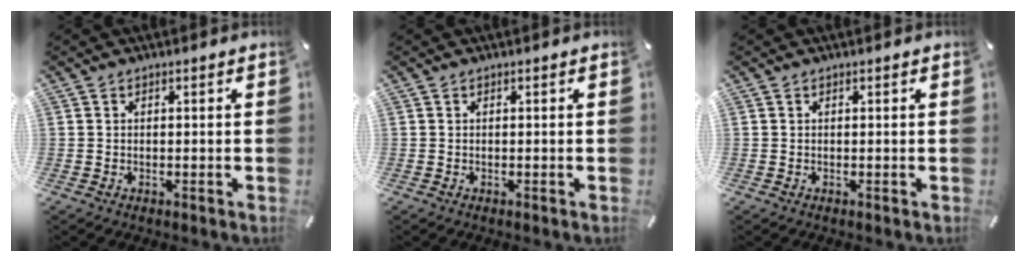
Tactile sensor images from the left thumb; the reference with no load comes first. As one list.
[{"total": 0.0}, {"total": 0.0}]